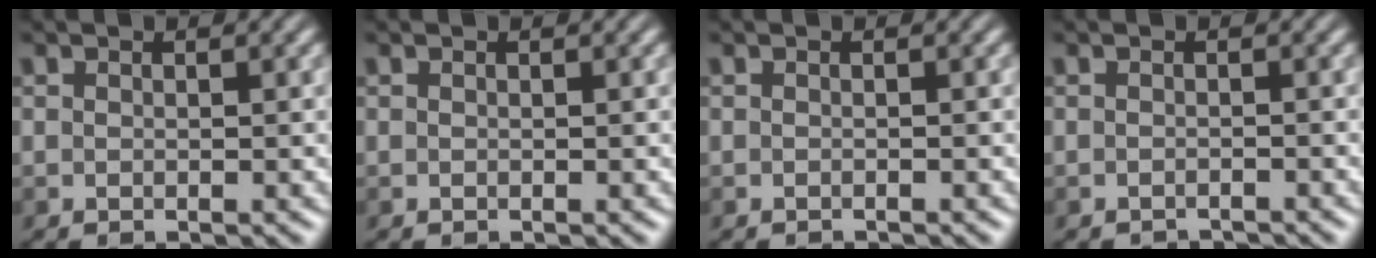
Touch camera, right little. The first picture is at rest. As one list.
[{"total": 0.0}, {"total": 0.9, "force": [-0.9, 0.1, 0.1], "torque": [0.002, -0.004, -0.015]}, {"total": 2.2, "force": [-2.2, 0.1, 0.2], "torque": [0.004, -0.006, -0.031]}]